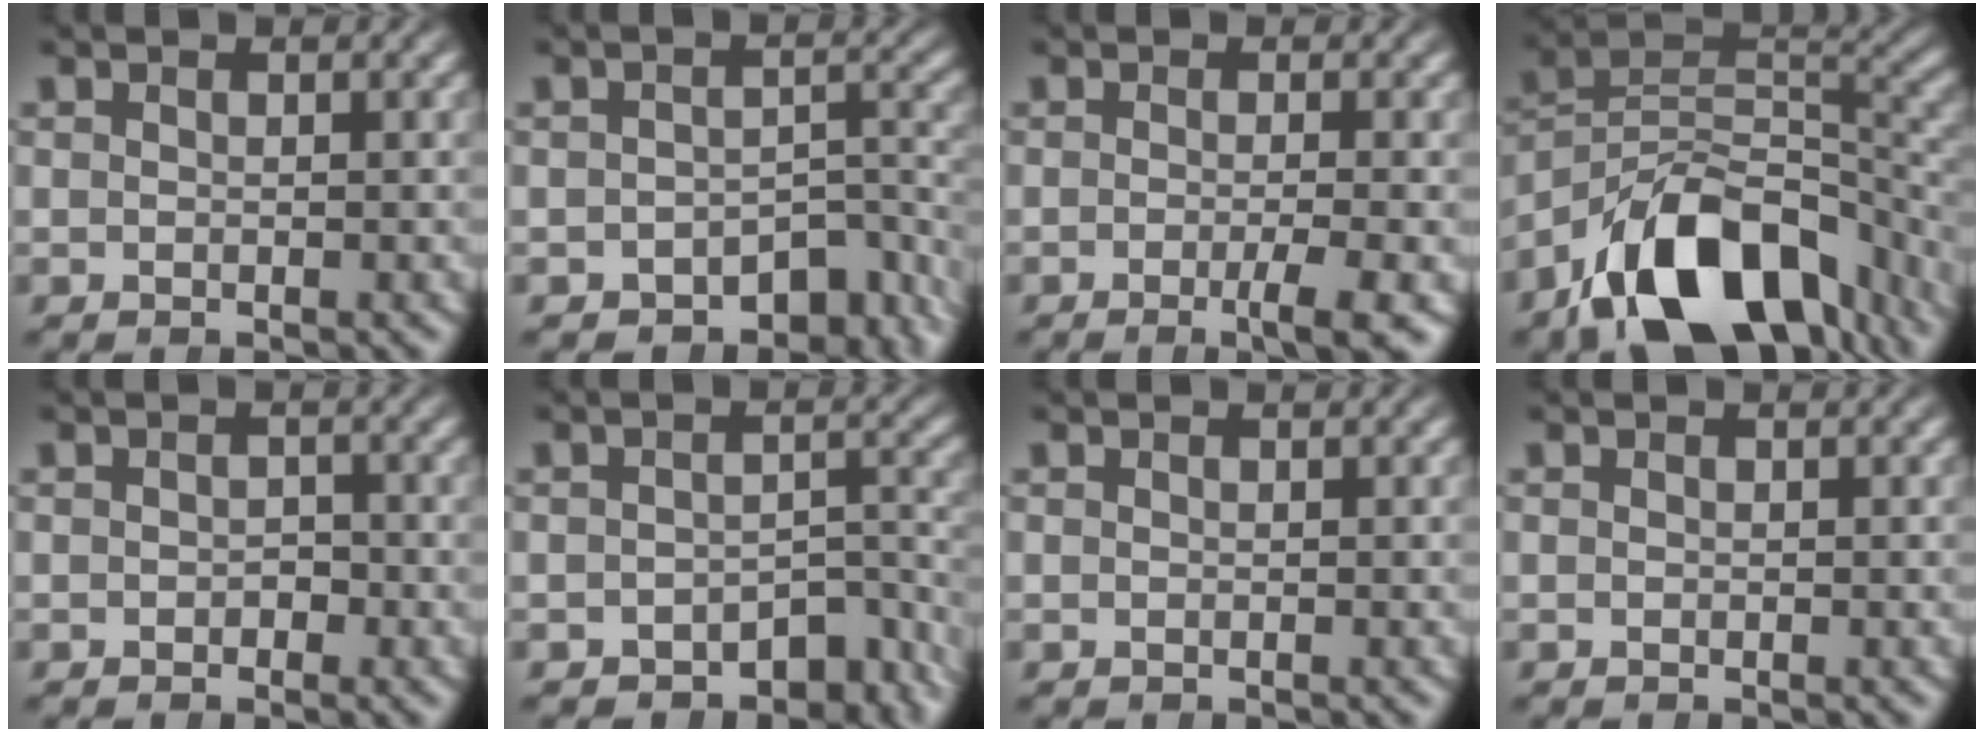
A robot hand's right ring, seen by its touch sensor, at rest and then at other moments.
{"total": 7.6, "force": [-5.7, 3.9, 3.1], "torque": [-0.016, -0.018, -0.081]}
{"total": 2.8, "force": [-1.2, -0.3, 2.5], "torque": [-0.030, 0.005, -0.025]}
{"total": 16.6, "force": [-6.6, 10.2, 11.3], "torque": [-0.184, -0.044, -0.088]}
{"total": 1.0, "force": [-0.8, 0.6, 0.1], "torque": [0.008, -0.004, -0.009]}
{"total": 6.9, "force": [-5.5, 3.3, 2.6], "torque": [-0.004, -0.015, -0.078]}
{"total": 0.0}
{"total": 0.0}